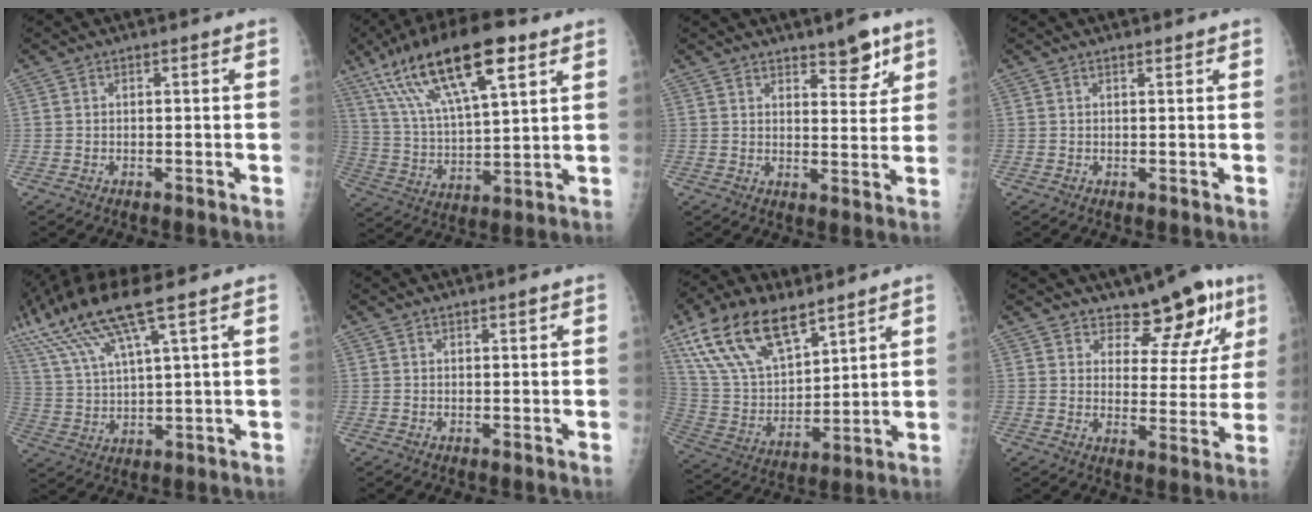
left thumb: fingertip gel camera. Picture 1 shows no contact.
{"total": 21.3, "force": [11.7, 6.6, 16.6], "torque": [-0.288, -0.017, 0.214]}
{"total": 6.3, "force": [4.3, 2.4, 3.8], "torque": [-0.028, -0.030, 0.060]}
{"total": 0.6, "force": [0.6, 0.2, 0.2], "torque": [-0.005, -0.004, 0.010]}
{"total": 15.9, "force": [9.9, 2.5, 12.1], "torque": [-0.261, -0.010, 0.196]}
{"total": 0.9, "force": [0.6, 0.2, 0.6], "torque": [-0.008, -0.002, 0.010]}
{"total": 19.0, "force": [12.2, 8.8, 11.6], "torque": [-0.192, -0.043, 0.240]}
{"total": 10.8, "force": [7.7, 5.3, 5.4], "torque": [-0.023, -0.050, 0.108]}